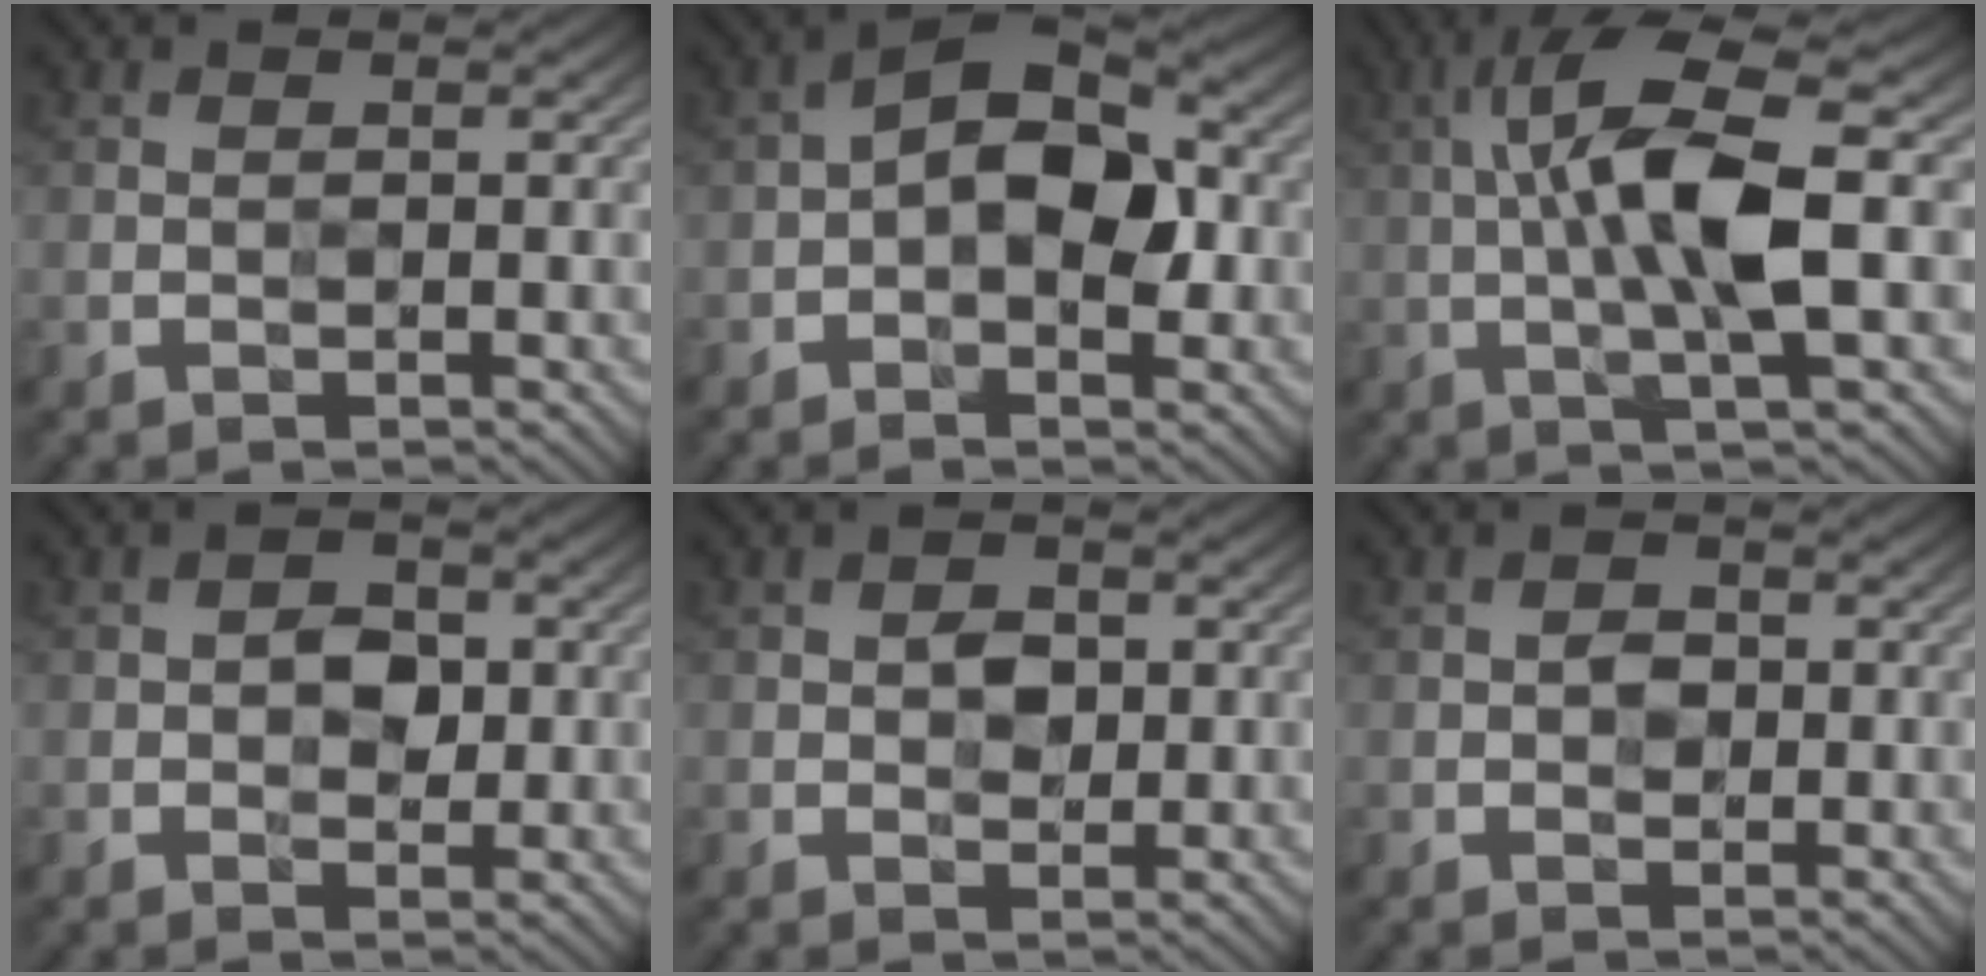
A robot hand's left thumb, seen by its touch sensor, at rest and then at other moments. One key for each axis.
{"total": 9.9, "fx": -0.2, "fy": 5.5, "fz": 8.2, "tx": -0.125, "ty": 0.022, "tz": -0.018}
{"total": 11.5, "fx": 0.7, "fy": 3.0, "fz": 11.1, "tx": -0.212, "ty": 0.021, "tz": 0.006}
{"total": 3.1, "fx": 0.0, "fy": 2.2, "fz": 2.2, "tx": -0.036, "ty": -0.001, "tz": -0.004}
{"total": 2.4, "fx": 0.3, "fy": 1.7, "fz": 1.6, "tx": -0.027, "ty": -0.003, "tz": 0.001}
{"total": 1.7, "fx": -0.1, "fy": 1.3, "fz": 1.1, "tx": -0.020, "ty": -0.001, "tz": -0.005}